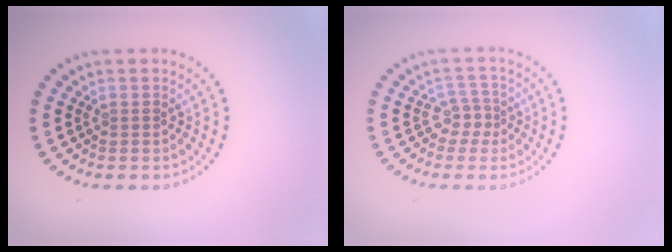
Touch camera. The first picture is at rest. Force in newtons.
{"total": 2.0, "press": 1.4, "slide": 1.4}